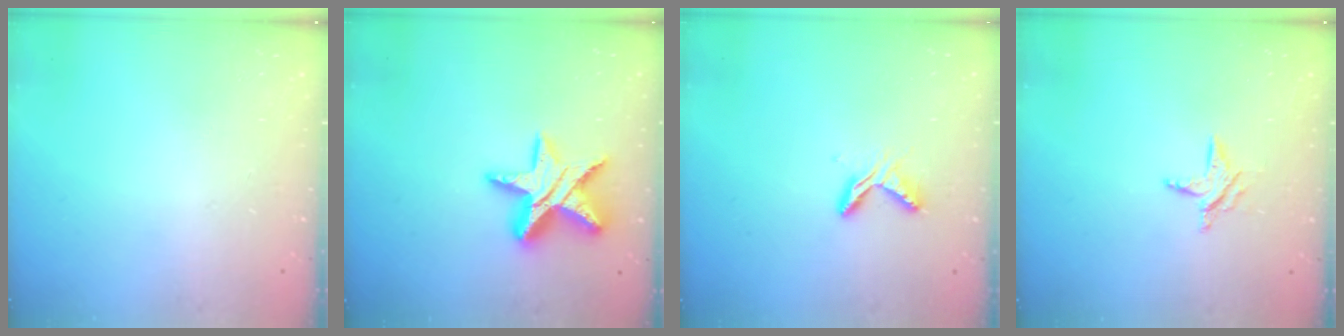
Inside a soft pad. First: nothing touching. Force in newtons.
{"total": 15.0, "press": 14.9, "slide": 1.1}
{"total": 5.8, "press": 5.7, "slide": 0.4}
{"total": 4.9, "press": 4.9, "slide": 0.4}